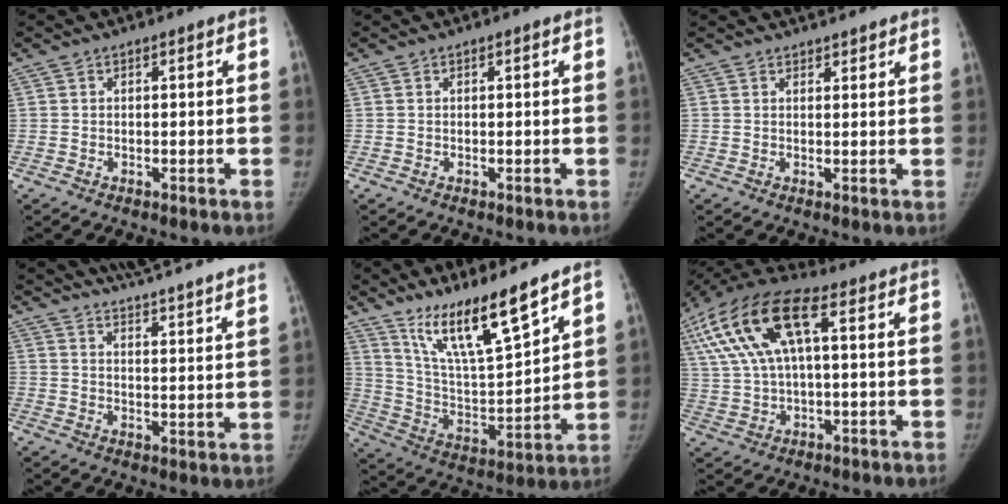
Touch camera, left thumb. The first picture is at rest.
{"total": 0.0}
{"total": 4.3, "force": [3.8, 1.2, 1.7], "torque": [-0.002, 0.000, 0.050]}
{"total": 24.1, "force": [22.0, 1.9, 9.7], "torque": [-0.128, -0.103, 0.278]}
{"total": 16.4, "force": [12.1, 2.6, 10.7], "torque": [-0.167, -0.074, 0.232]}
{"total": 18.7, "force": [5.4, 7.7, 16.1], "torque": [-0.335, 0.037, 0.093]}